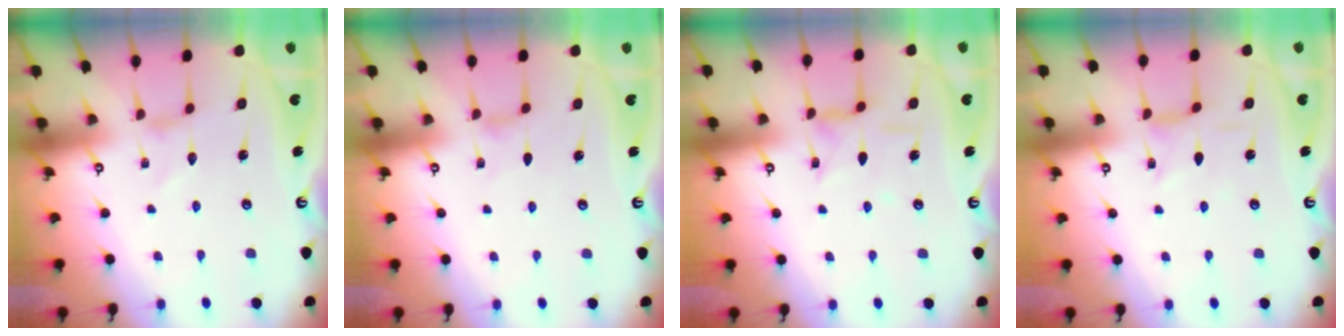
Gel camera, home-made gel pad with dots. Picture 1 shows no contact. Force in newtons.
{"total": 0.7, "press": 0.6, "slide": 0.3}
{"total": 4.8, "press": 4.8, "slide": 0.3}
{"total": 1.2, "press": 1.2, "slide": 0.4}